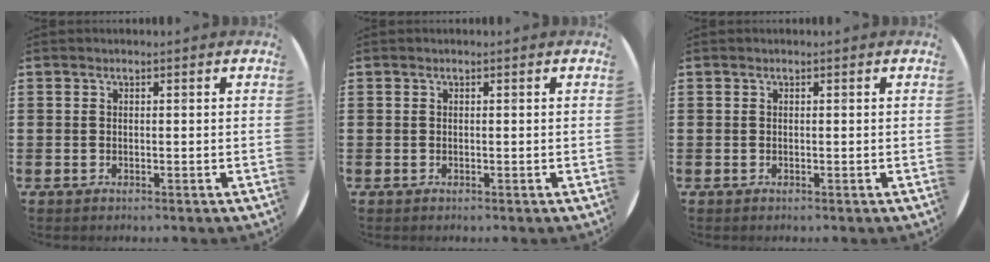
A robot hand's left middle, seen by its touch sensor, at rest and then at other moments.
{"total": 0.0}
{"total": 0.0}